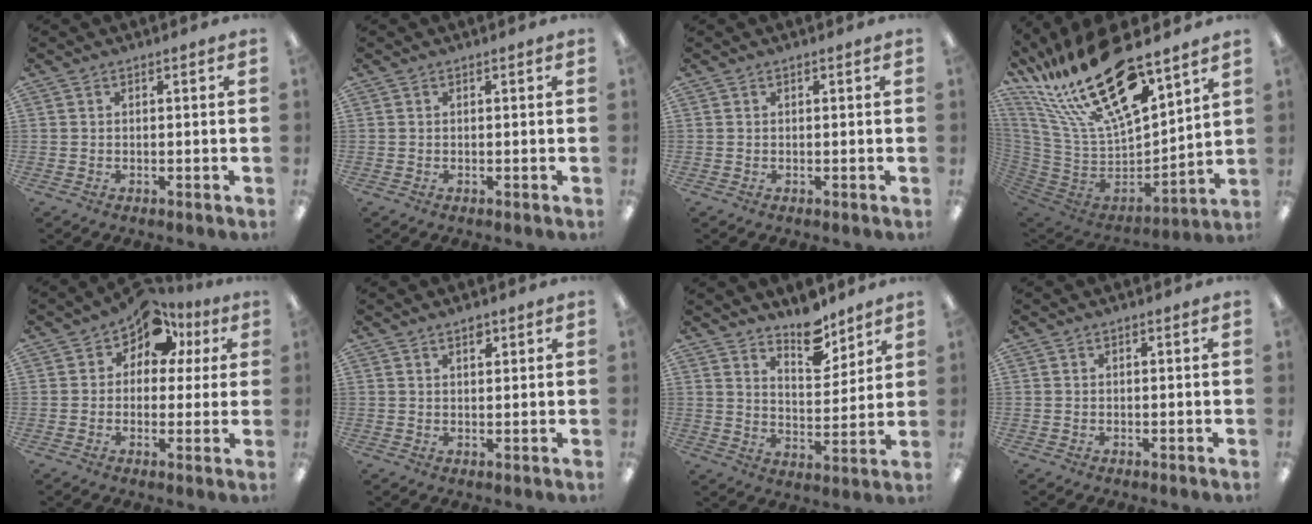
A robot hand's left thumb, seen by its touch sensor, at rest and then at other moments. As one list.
[{"total": 0.0}, {"total": 0.0}, {"total": 27.9, "force": [20.1, 9.3, 16.9], "torque": [-0.326, -0.127, 0.347]}, {"total": 10.0, "force": [6.2, 6.5, 4.3], "torque": [-0.074, -0.033, 0.115]}, {"total": 2.2, "force": [1.7, 0.9, 1.2], "torque": [-0.009, -0.006, 0.027]}, {"total": 10.0, "force": [8.4, 3.9, 3.6], "torque": [-0.033, -0.063, 0.149]}, {"total": 0.0}]